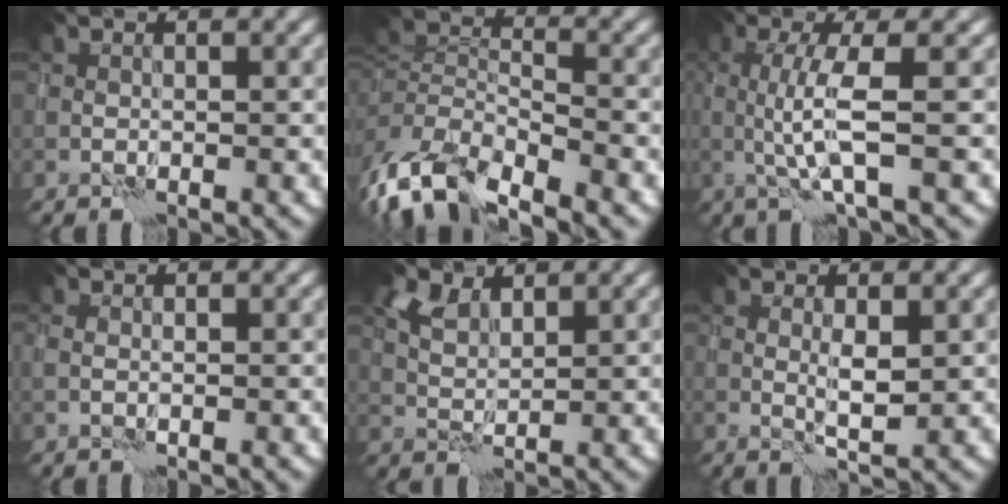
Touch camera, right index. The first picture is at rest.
{"total": 8.1, "force": [-5.0, 4.0, 5.0], "torque": [-0.094, -0.013, -0.098]}
{"total": 4.2, "force": [0.2, 0.8, 4.1], "torque": [-0.081, -0.004, 0.004]}
{"total": 0.7, "force": [-0.2, 0.6, 0.4], "torque": [-0.008, 0.001, -0.006]}
{"total": 3.8, "force": [2.6, 1.9, 2.0], "torque": [-0.045, 0.011, 0.042]}
{"total": 1.8, "force": [0.5, 0.4, 1.7], "torque": [-0.031, -0.003, 0.011]}